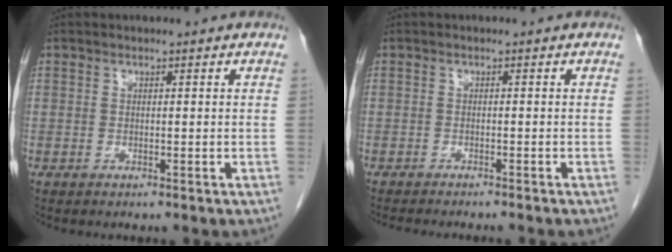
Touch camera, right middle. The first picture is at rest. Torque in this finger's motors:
{"motor_torque": [1.09, -1.05, 0.08, 0.02]}